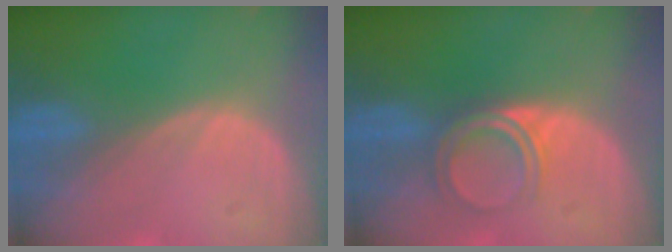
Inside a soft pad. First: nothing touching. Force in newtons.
{"total": 4.7, "press": 4.1, "slide": 2.3}